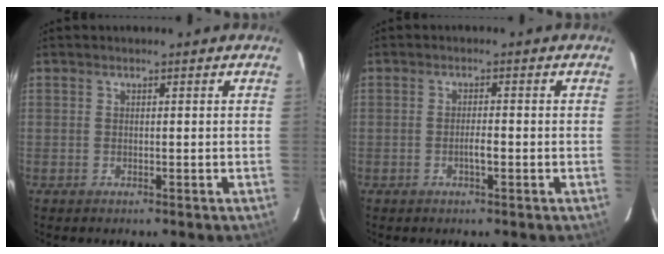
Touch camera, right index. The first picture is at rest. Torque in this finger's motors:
{"motor_torque": [0.15, -0.09, 0.08, 0.02]}